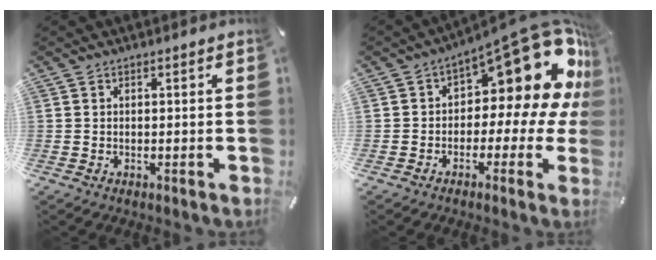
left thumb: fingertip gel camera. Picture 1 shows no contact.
{"total": 19.8, "force": [10.0, 8.8, 14.6], "torque": [-0.177, -0.087, 0.166]}